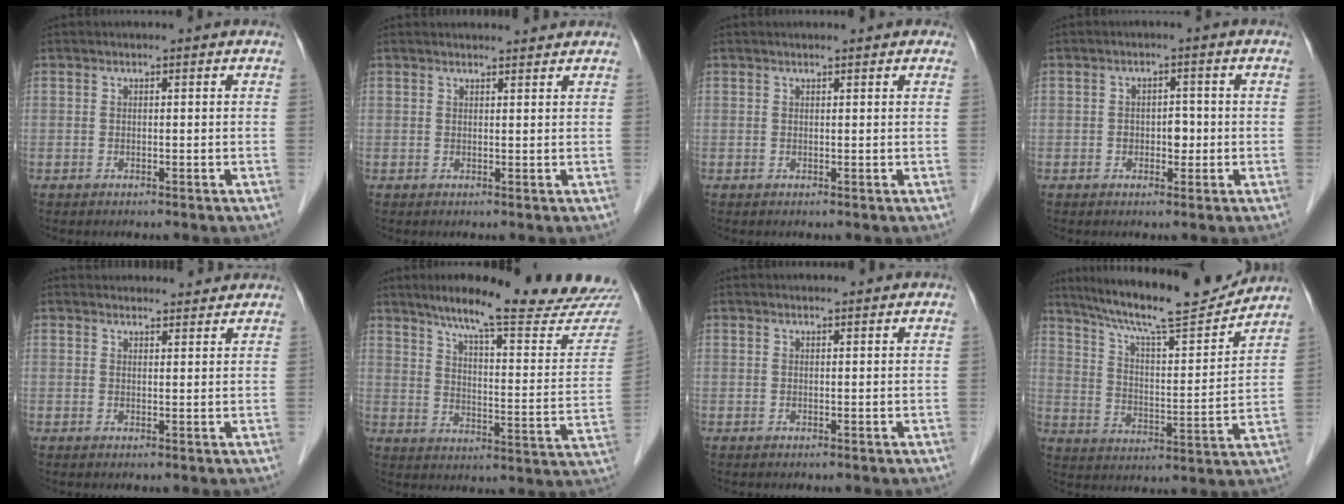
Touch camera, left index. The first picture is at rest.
{"total": 3.9, "force": [3.9, 0.5, 0.6], "torque": [-0.012, 0.014, 0.046]}
{"total": 1.6, "force": [1.4, 0.4, 0.7], "torque": [-0.011, 0.015, 0.017]}
{"total": 2.3, "force": [-0.4, 1.6, 1.7], "torque": [-0.020, 0.005, -0.005]}
{"total": 7.4, "force": [7.1, 1.5, 0.8], "torque": [0.002, 0.021, 0.077]}
{"total": 24.1, "force": [20.9, 1.4, 11.9], "torque": [-0.168, -0.061, 0.273]}
{"total": 2.6, "force": [2.5, 0.2, 0.5], "torque": [-0.010, 0.017, 0.033]}
{"total": 17.8, "force": [16.1, 1.2, 7.4], "torque": [-0.130, -0.003, 0.249]}